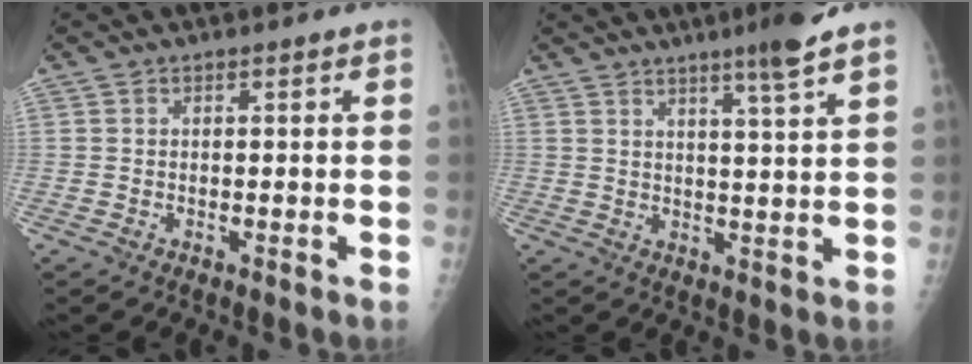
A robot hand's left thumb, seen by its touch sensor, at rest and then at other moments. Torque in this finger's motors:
{"motor_torque": [1.75, 0.83, 0.71, -0.46, 0.23]}